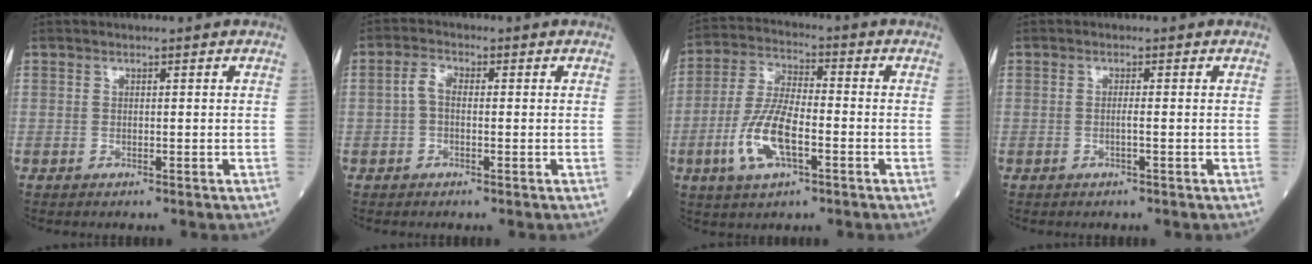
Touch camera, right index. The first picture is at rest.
{"total": 2.5, "force": [-0.2, 1.4, 2.1], "torque": [-0.044, 0.012, -0.006]}
{"total": 10.1, "force": [-3.4, 3.1, 9.0], "torque": [-0.193, -0.002, -0.066]}
{"total": 0.9, "force": [-0.3, -0.2, 0.9], "torque": [-0.016, 0.000, -0.007]}